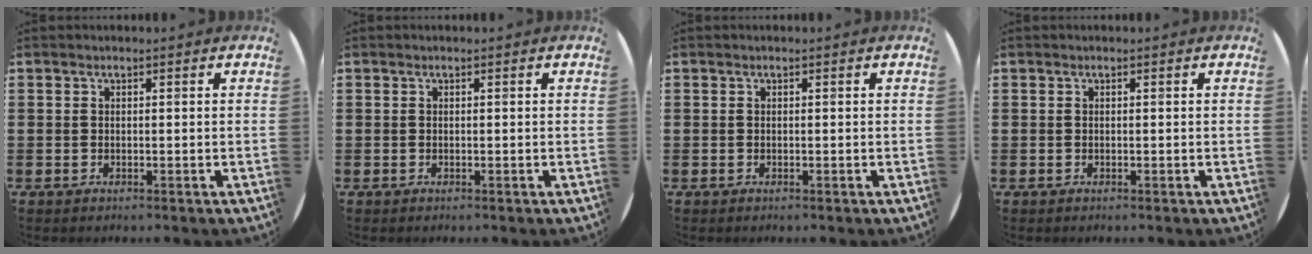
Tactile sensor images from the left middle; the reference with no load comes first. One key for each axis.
{"total": 0.0}
{"total": 0.0}
{"total": 0.0}